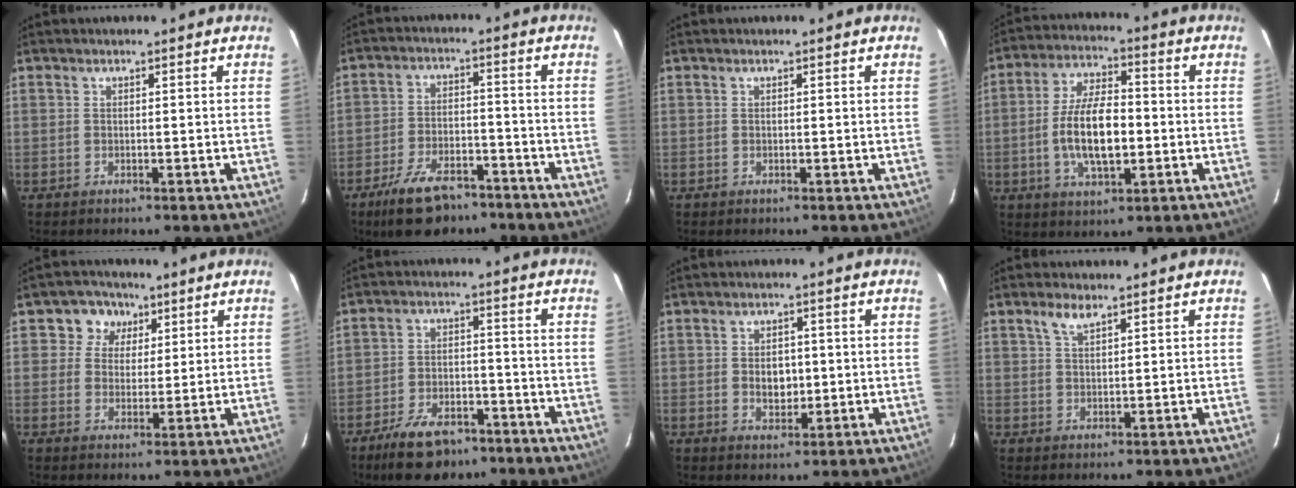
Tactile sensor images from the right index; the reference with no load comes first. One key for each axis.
{"total": 12.3, "fx": -8.9, "fy": 5.5, "fz": 6.5, "tx": -0.144, "ty": -0.001, "tz": -0.146}
{"total": 0.0}
{"total": 11.7, "fx": -1.9, "fy": 5.0, "fz": 10.4, "tx": -0.207, "ty": 0.005, "tz": -0.031}
{"total": 5.9, "fx": 2.5, "fy": 5.3, "fz": 0.7, "tx": 0.001, "ty": 0.012, "tz": 0.036}
{"total": 11.4, "fx": -8.1, "fy": 5.5, "fz": 5.9, "tx": -0.135, "ty": 0.002, "tz": -0.130}
{"total": 4.4, "fx": -0.2, "fy": 3.1, "fz": 3.0, "tx": -0.050, "ty": 0.001, "tz": 0.001}
{"total": 3.0, "fx": 2.1, "fy": 1.1, "fz": 1.8, "tx": -0.034, "ty": 0.006, "tz": 0.041}